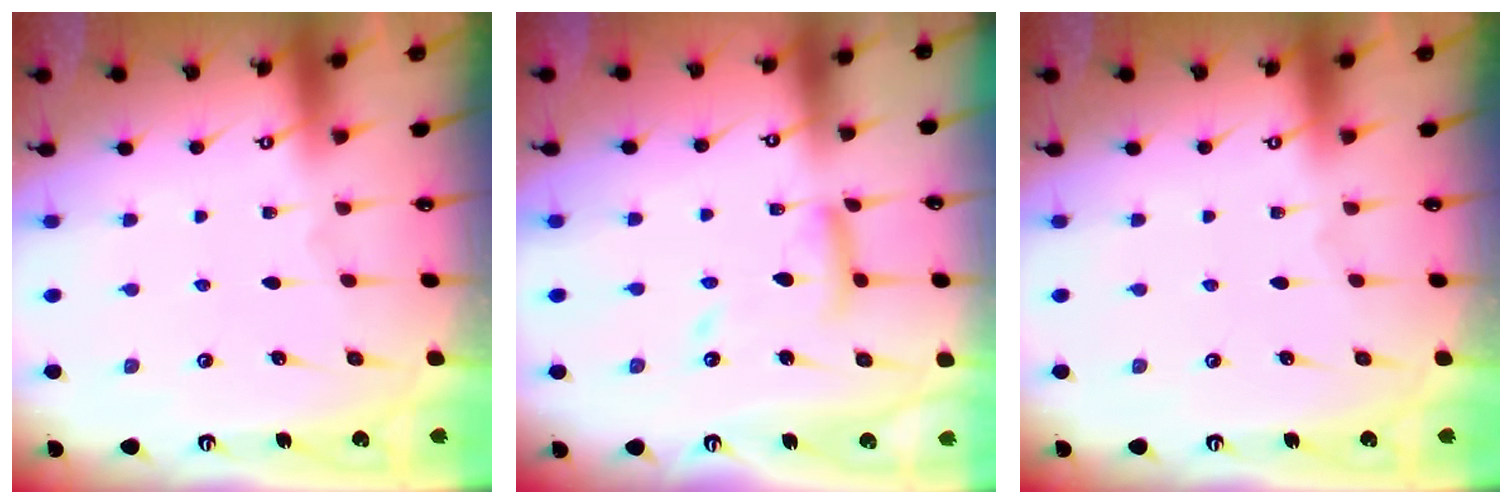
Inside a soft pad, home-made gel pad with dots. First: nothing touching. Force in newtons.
{"total": 11.7, "press": 11.7, "slide": 1.2}
{"total": 0.0}